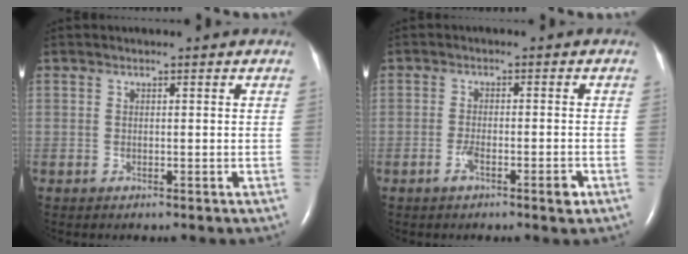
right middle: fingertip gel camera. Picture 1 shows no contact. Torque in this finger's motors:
{"motor_torque": [0.54, -0.28, 0.21, 0.02]}